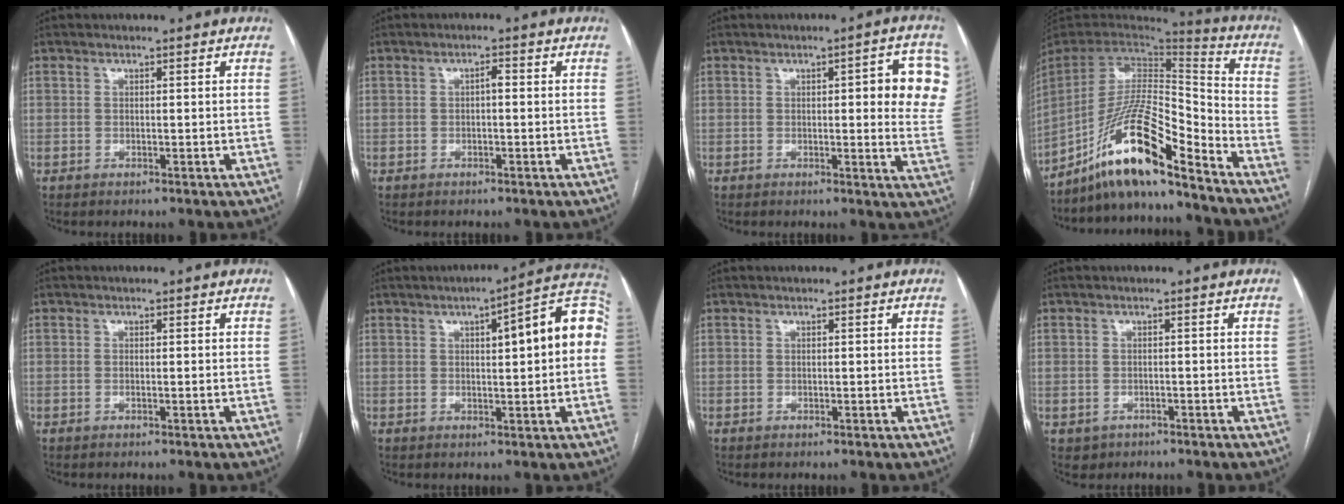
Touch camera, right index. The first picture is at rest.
{"total": 1.3, "force": [-0.1, 0.4, 1.2], "torque": [-0.018, 0.004, -0.002]}
{"total": 10.3, "force": [2.6, 2.2, 9.7], "torque": [-0.091, -0.002, 0.020]}
{"total": 16.8, "force": [-12.7, 1.4, 10.9], "torque": [-0.212, 0.010, -0.232]}
{"total": 0.0}
{"total": 12.5, "force": [2.2, 2.2, 12.1], "torque": [-0.154, 0.038, 0.021]}
{"total": 0.0}
{"total": 2.1, "force": [-1.0, 1.8, 0.2], "torque": [-0.003, 0.006, -0.011]}